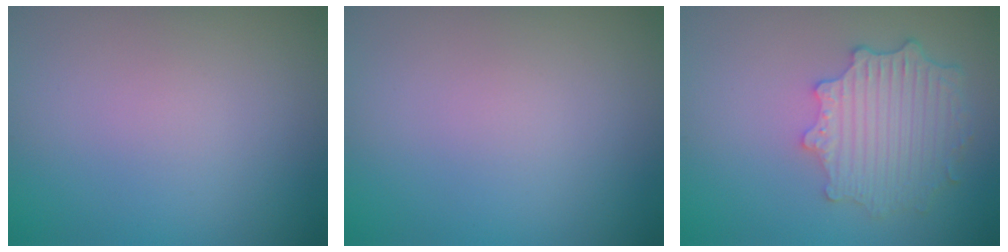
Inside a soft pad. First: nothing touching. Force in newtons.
{"total": 0.0}
{"total": 4.9, "press": 4.0, "slide": 2.8}